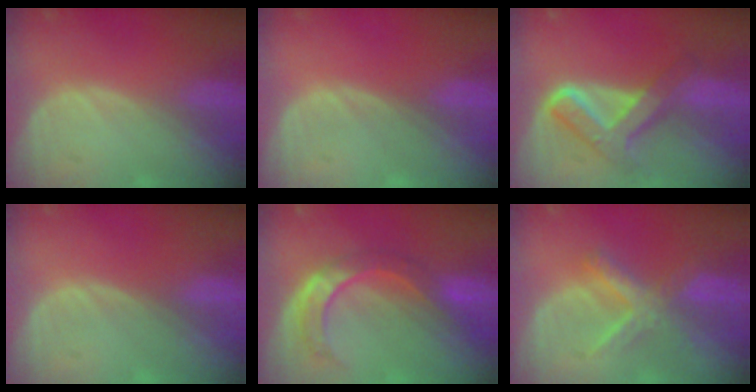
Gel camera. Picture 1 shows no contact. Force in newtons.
{"total": 0.0}
{"total": 7.6, "press": 7.5, "slide": 0.4}
{"total": 0.0}
{"total": 7.4, "press": 7.0, "slide": 2.4}
{"total": 5.9, "press": 5.9, "slide": 0.8}